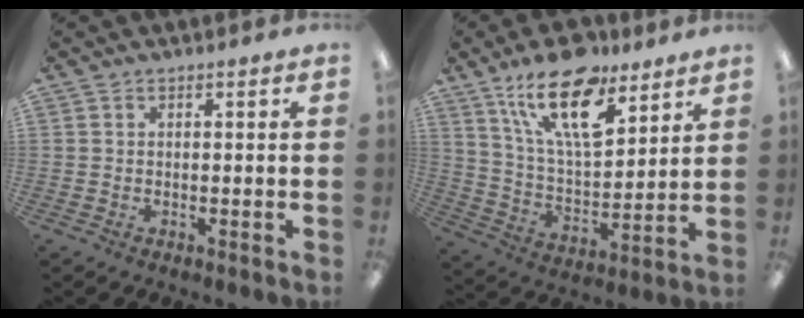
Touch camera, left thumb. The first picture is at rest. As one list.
[{"total": 20.2, "force": [12.9, 8.6, 12.8], "torque": [-0.230, -0.064, 0.223]}]